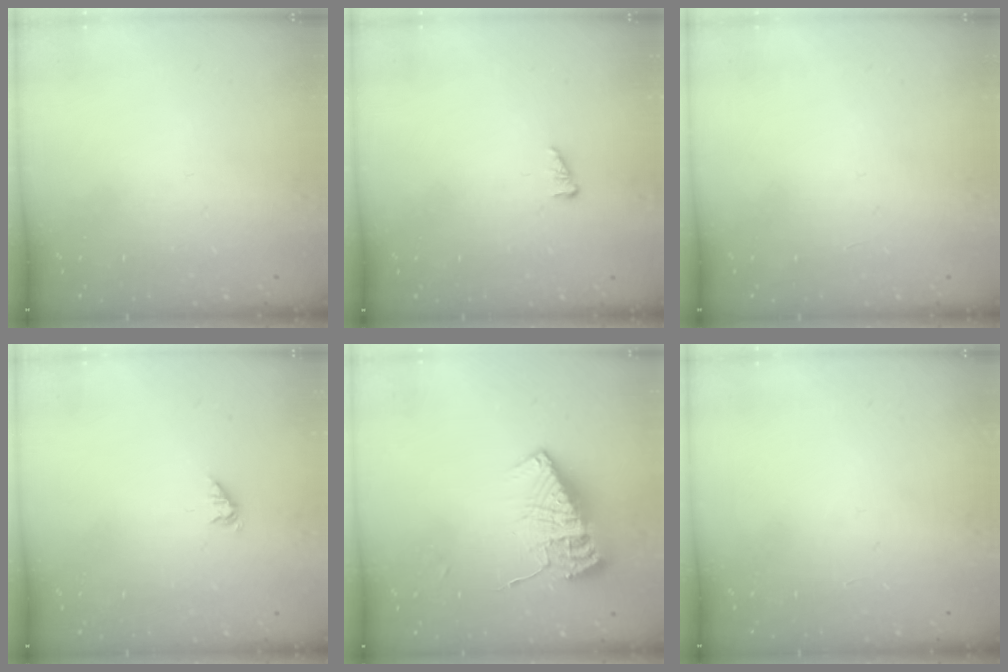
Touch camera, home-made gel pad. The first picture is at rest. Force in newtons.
{"total": 1.2, "press": 1.1, "slide": 0.1}
{"total": 0.0}
{"total": 1.0, "press": 1.0, "slide": 0.2}
{"total": 12.5, "press": 12.4, "slide": 1.0}
{"total": 0.0}